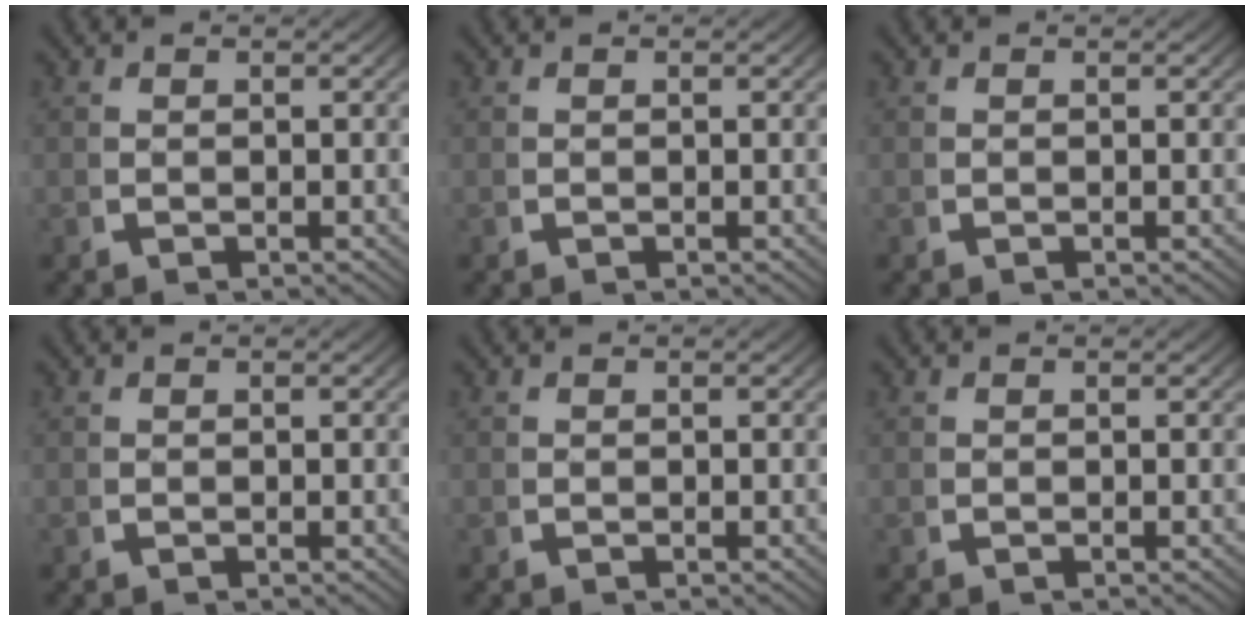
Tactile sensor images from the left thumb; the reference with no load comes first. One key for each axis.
{"total": 0.0}
{"total": 0.0}
{"total": 0.0}
{"total": 0.0}
{"total": 0.0}